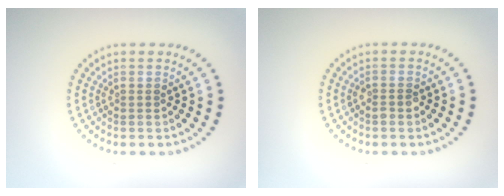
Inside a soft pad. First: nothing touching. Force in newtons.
{"total": 1.1, "press": 1.1, "slide": 0.2}